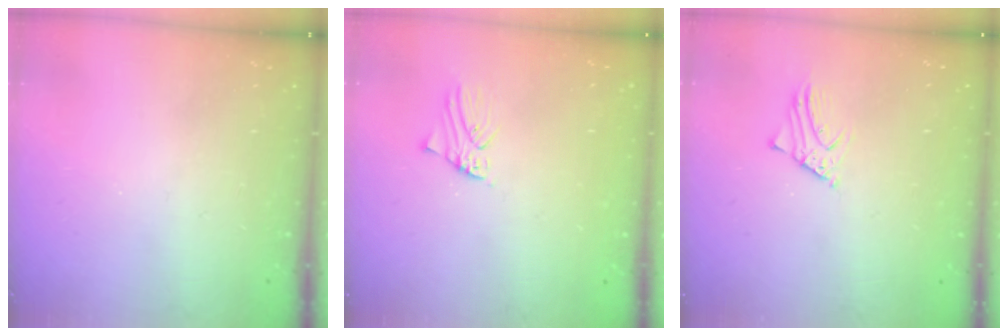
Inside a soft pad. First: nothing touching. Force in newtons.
{"total": 1.1, "press": 1.1, "slide": 0.1}
{"total": 2.4, "press": 2.4, "slide": 0.1}